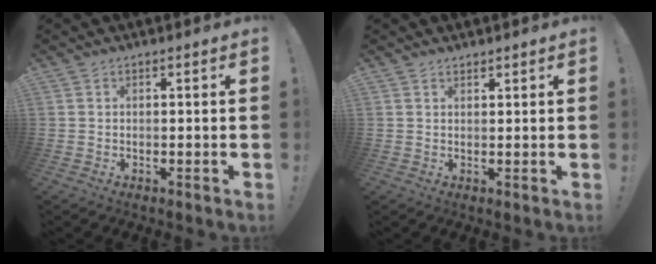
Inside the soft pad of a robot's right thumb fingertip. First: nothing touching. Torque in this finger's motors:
{"motor_torque": [0.11, -0.24, -0.16, -0.17, 0.01]}